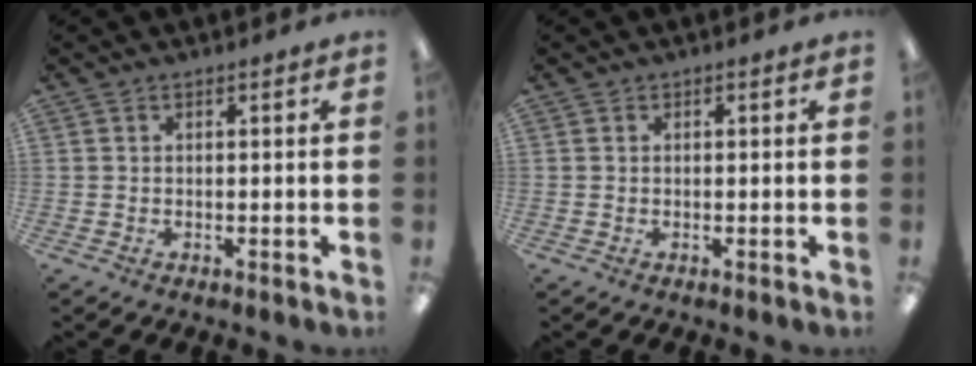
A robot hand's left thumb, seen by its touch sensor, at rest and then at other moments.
{"total": 0.0}